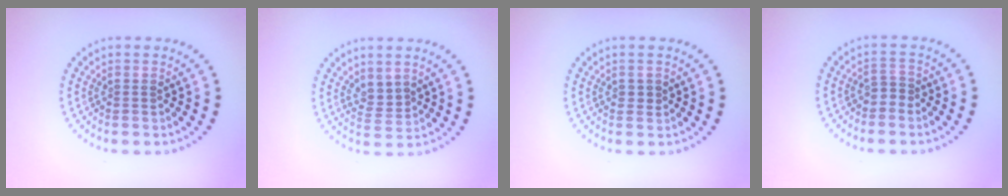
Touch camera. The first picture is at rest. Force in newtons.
{"total": 1.5, "press": 1.2, "slide": 0.9}
{"total": 0.9, "press": 0.9, "slide": 0.1}
{"total": 1.1, "press": 0.8, "slide": 0.7}